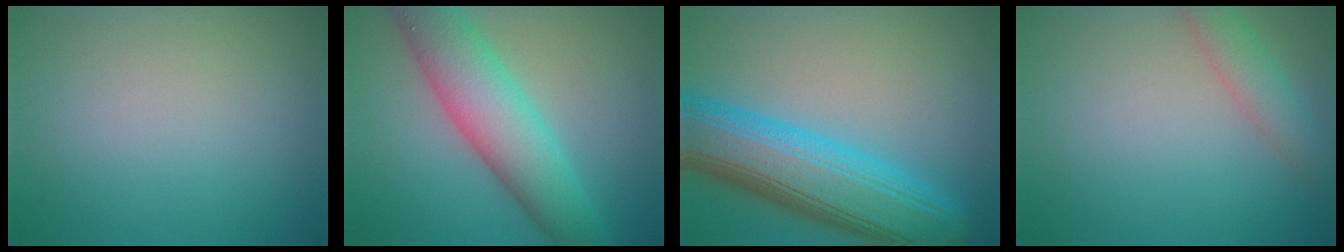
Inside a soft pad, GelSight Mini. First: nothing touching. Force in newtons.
{"total": 7.7, "press": 7.7, "slide": 0.0}
{"total": 11.6, "press": 11.6, "slide": 0.4}
{"total": 2.8, "press": 2.8, "slide": 0.2}